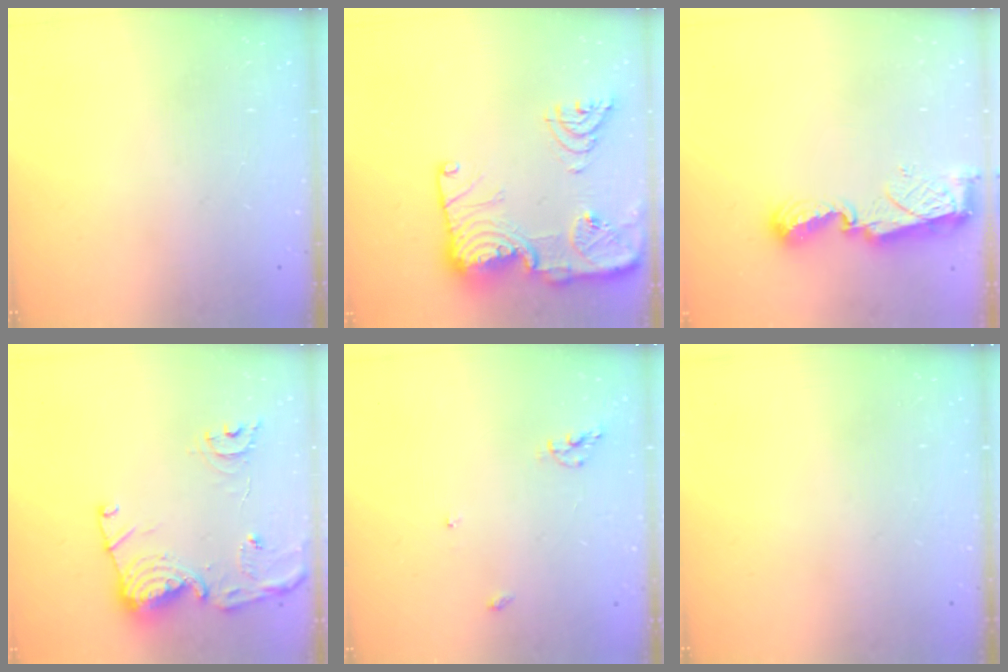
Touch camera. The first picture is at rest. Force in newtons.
{"total": 24.5, "press": 23.7, "slide": 6.1}
{"total": 8.1, "press": 8.1, "slide": 0.9}
{"total": 15.1, "press": 15.0, "slide": 1.6}
{"total": 5.6, "press": 5.6, "slide": 0.7}
{"total": 0.0}